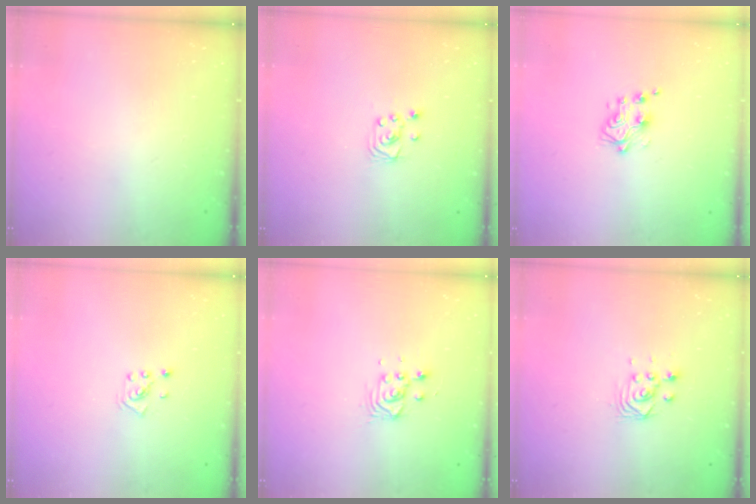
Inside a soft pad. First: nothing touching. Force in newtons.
{"total": 2.7, "press": 2.7, "slide": 0.2}
{"total": 5.9, "press": 5.9, "slide": 0.5}
{"total": 2.2, "press": 2.2, "slide": 0.3}
{"total": 3.4, "press": 3.4, "slide": 0.4}
{"total": 3.0, "press": 3.0, "slide": 0.1}